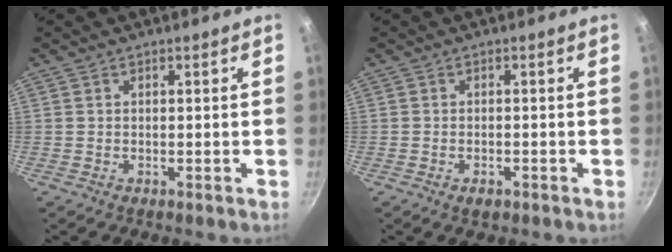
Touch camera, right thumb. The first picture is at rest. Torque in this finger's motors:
{"motor_torque": [-0.94, -0.13, -0.59, 0.33, 0.05]}